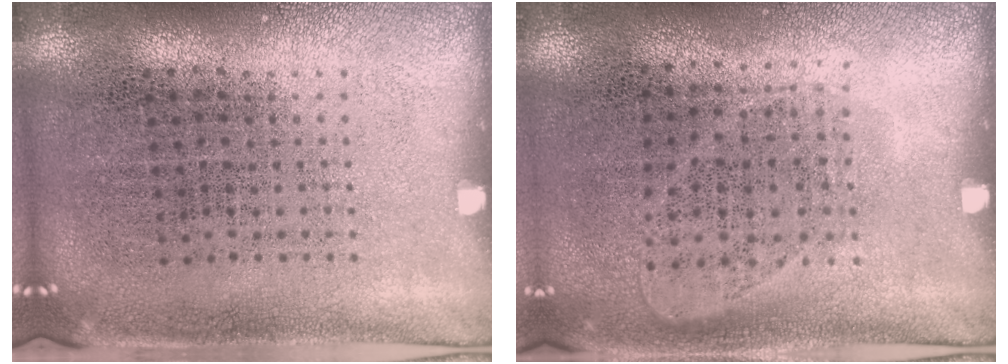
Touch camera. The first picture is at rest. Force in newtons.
{"total": 1.0, "press": 0.9, "slide": 0.4}